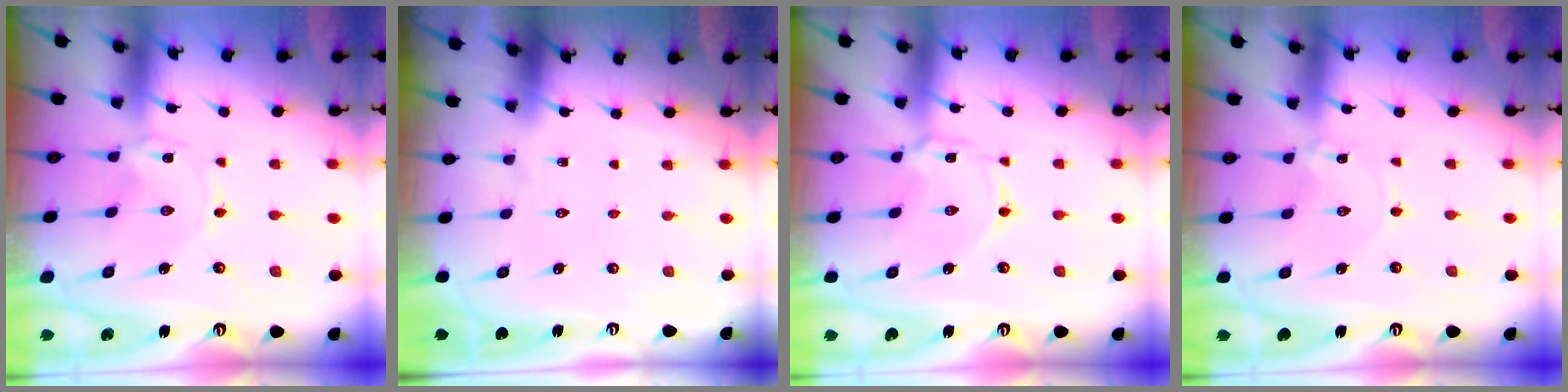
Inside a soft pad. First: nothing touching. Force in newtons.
{"total": 0.0}
{"total": 2.2, "press": 2.2, "slide": 0.3}
{"total": 1.1, "press": 1.1, "slide": 0.1}